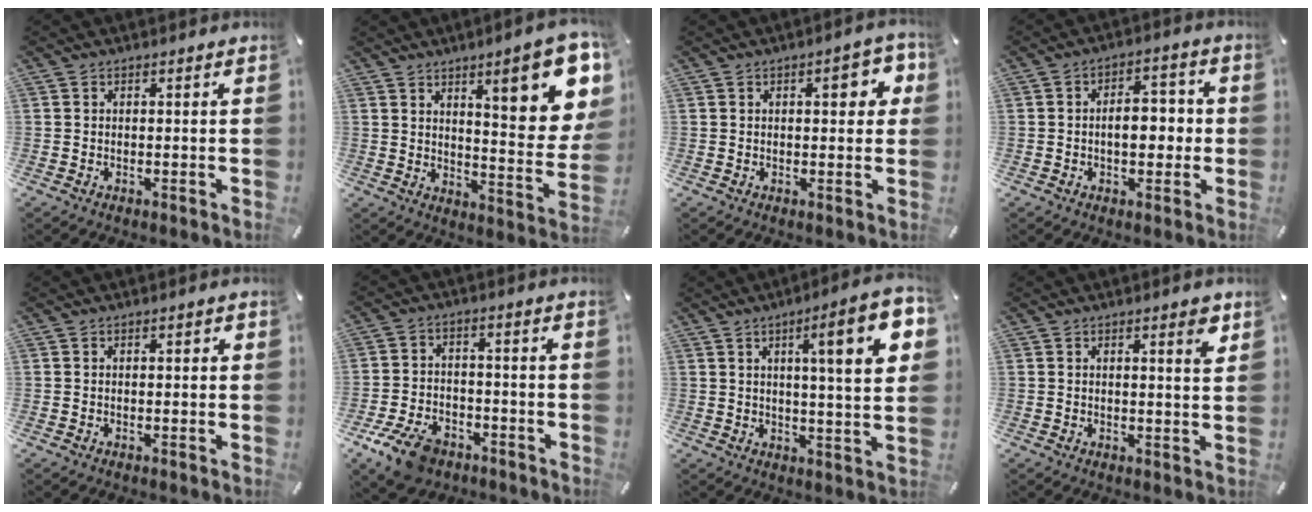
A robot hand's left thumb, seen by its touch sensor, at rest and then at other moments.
{"total": 17.5, "force": [9.4, 5.5, 13.7], "torque": [-0.175, -0.064, 0.147]}
{"total": 6.5, "force": [1.9, 3.0, 5.5], "torque": [-0.059, -0.006, 0.021]}
{"total": 7.5, "force": [-0.9, 4.6, 5.8], "torque": [-0.071, 0.005, -0.021]}
{"total": 0.6, "force": [0.0, 0.3, 0.5], "torque": [-0.010, 0.004, -0.002]}
{"total": 9.8, "force": [-6.2, 5.8, 4.9], "torque": [-0.100, 0.035, -0.113]}
{"total": 16.0, "force": [5.6, 3.1, 14.7], "torque": [-0.213, -0.018, 0.075]}
{"total": 3.5, "force": [2.0, 0.6, 2.8], "torque": [-0.042, -0.006, 0.029]}